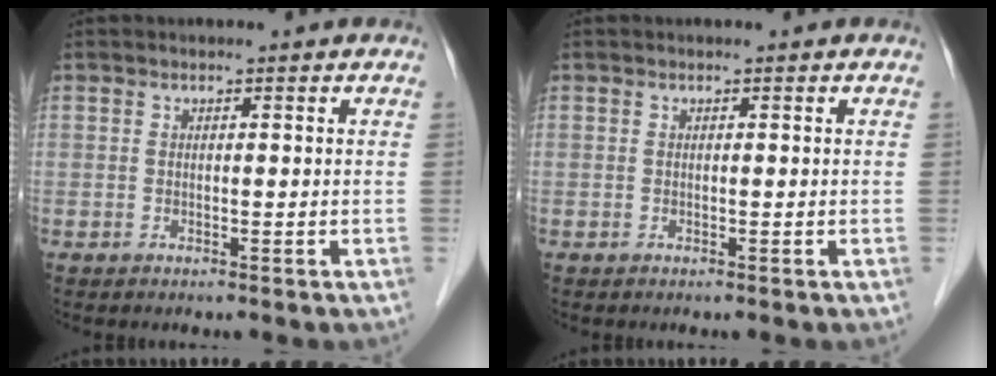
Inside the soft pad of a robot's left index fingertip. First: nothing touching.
{"total": 0.0}